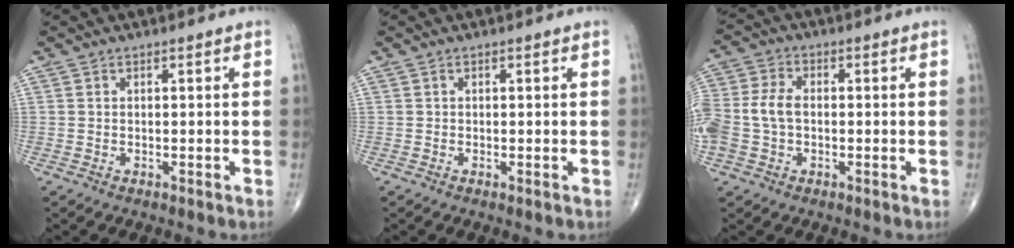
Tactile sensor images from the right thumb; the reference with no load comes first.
{"total": 0.0}
{"total": 9.3, "force": [-0.6, 6.4, 6.7], "torque": [-0.160, 0.021, -0.016]}